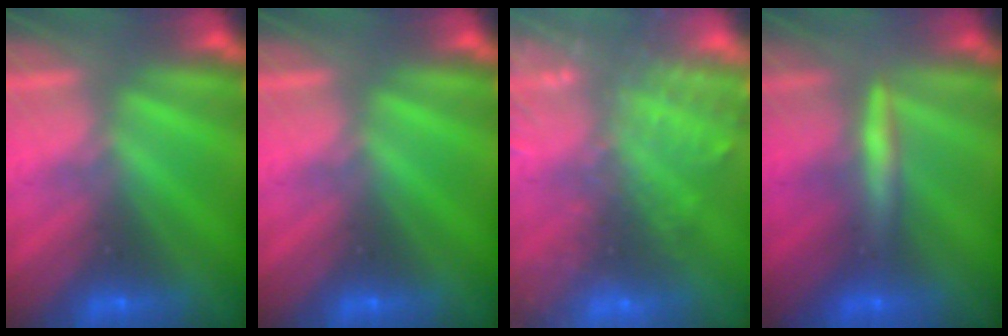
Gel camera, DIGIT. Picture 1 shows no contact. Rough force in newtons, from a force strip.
{"total": 0.0}
{"total": 9.0}
{"total": 2.5}